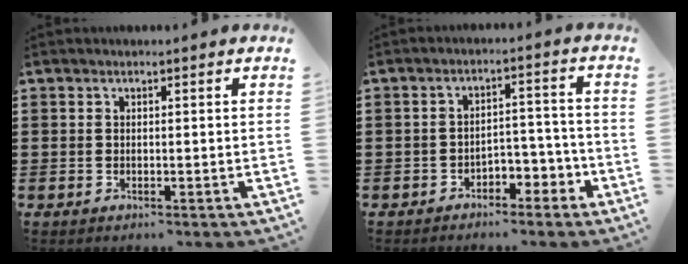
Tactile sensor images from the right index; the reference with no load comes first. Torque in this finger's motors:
{"motor_torque": [0.18, -0.14, 0.12, 0.02]}